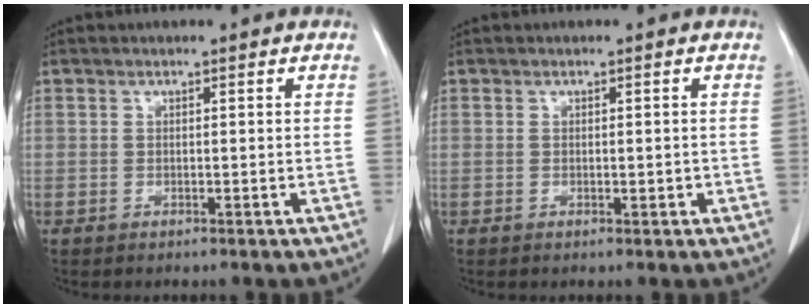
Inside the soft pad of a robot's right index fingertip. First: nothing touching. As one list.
[{"total": 0.9, "force": [-0.2, 0.4, 0.8], "torque": [-0.011, 0.000, 0.000]}]